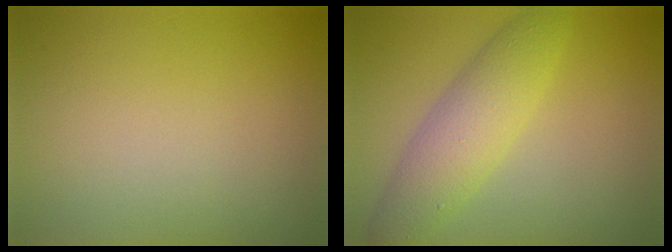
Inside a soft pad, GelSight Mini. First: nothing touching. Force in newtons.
{"total": 4.8, "press": 4.8, "slide": 0.0}